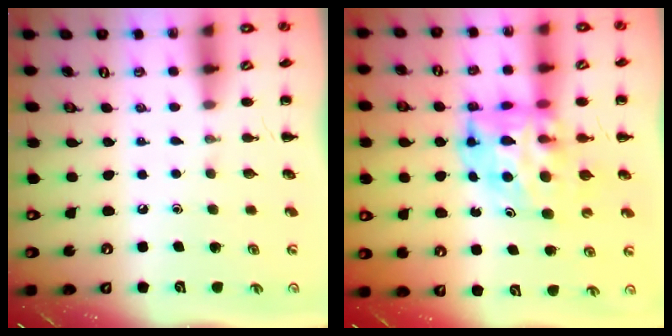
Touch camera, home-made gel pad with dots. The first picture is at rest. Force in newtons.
{"total": 11.2, "press": 10.8, "slide": 3.2}